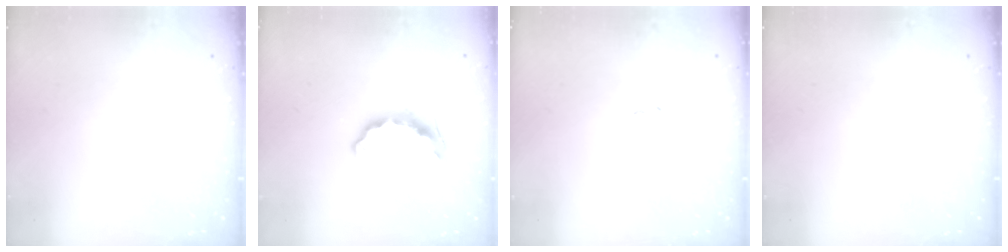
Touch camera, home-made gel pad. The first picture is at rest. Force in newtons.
{"total": 10.1, "press": 10.1, "slide": 0.6}
{"total": 2.8, "press": 2.8, "slide": 0.3}
{"total": 0.0}